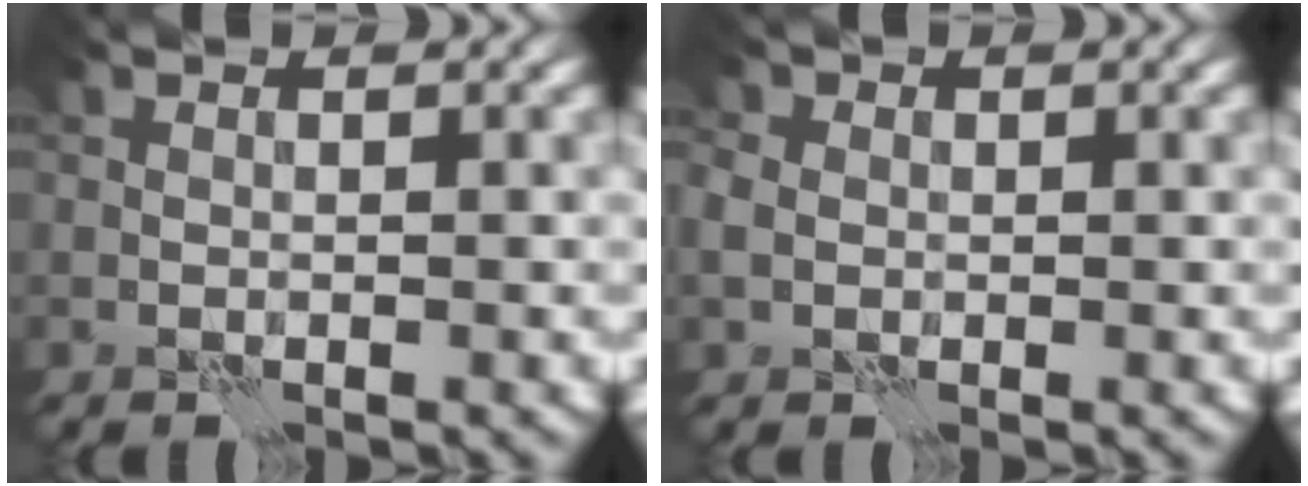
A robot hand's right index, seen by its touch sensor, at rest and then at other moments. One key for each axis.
{"total": 2.5, "fx": 0.1, "fy": 2.2, "fz": 1.0, "tx": -0.028, "ty": 0.005, "tz": 0.002}